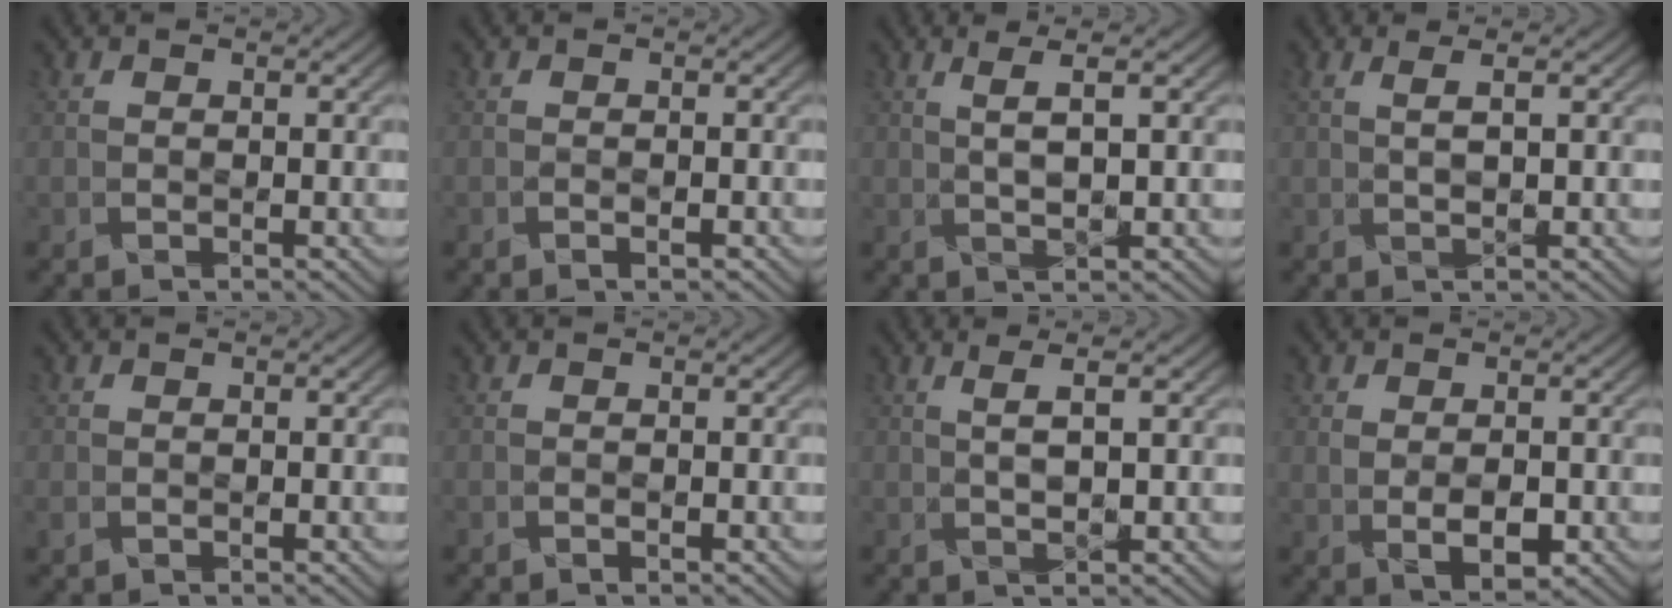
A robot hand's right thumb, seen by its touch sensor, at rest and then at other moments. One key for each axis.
{"total": 0.9, "fx": -0.7, "fy": 0.0, "fz": 0.5, "tx": -0.002, "ty": 0.001, "tz": -0.009}
{"total": 2.4, "fx": 0.7, "fy": -1.2, "fz": 1.9, "tx": -0.059, "ty": 0.001, "tz": 0.031}
{"total": 1.8, "fx": 0.7, "fy": -0.5, "fz": 1.6, "tx": -0.053, "ty": 0.002, "tz": 0.030}
{"total": 1.1, "fx": -0.5, "fy": 0.8, "fz": 0.5, "tx": -0.024, "ty": 0.001, "tz": -0.002}
{"total": 0.0}
{"total": 2.1, "fx": 0.6, "fy": -1.1, "fz": 1.6, "tx": -0.055, "ty": 0.002, "tz": 0.029}
{"total": 4.5, "fx": -0.3, "fy": 2.7, "fz": 3.6, "tx": -0.079, "ty": -0.009, "tz": 0.006}